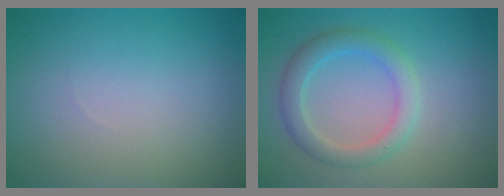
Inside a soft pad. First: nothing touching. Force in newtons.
{"total": 3.1, "press": 3.1, "slide": 0.0}